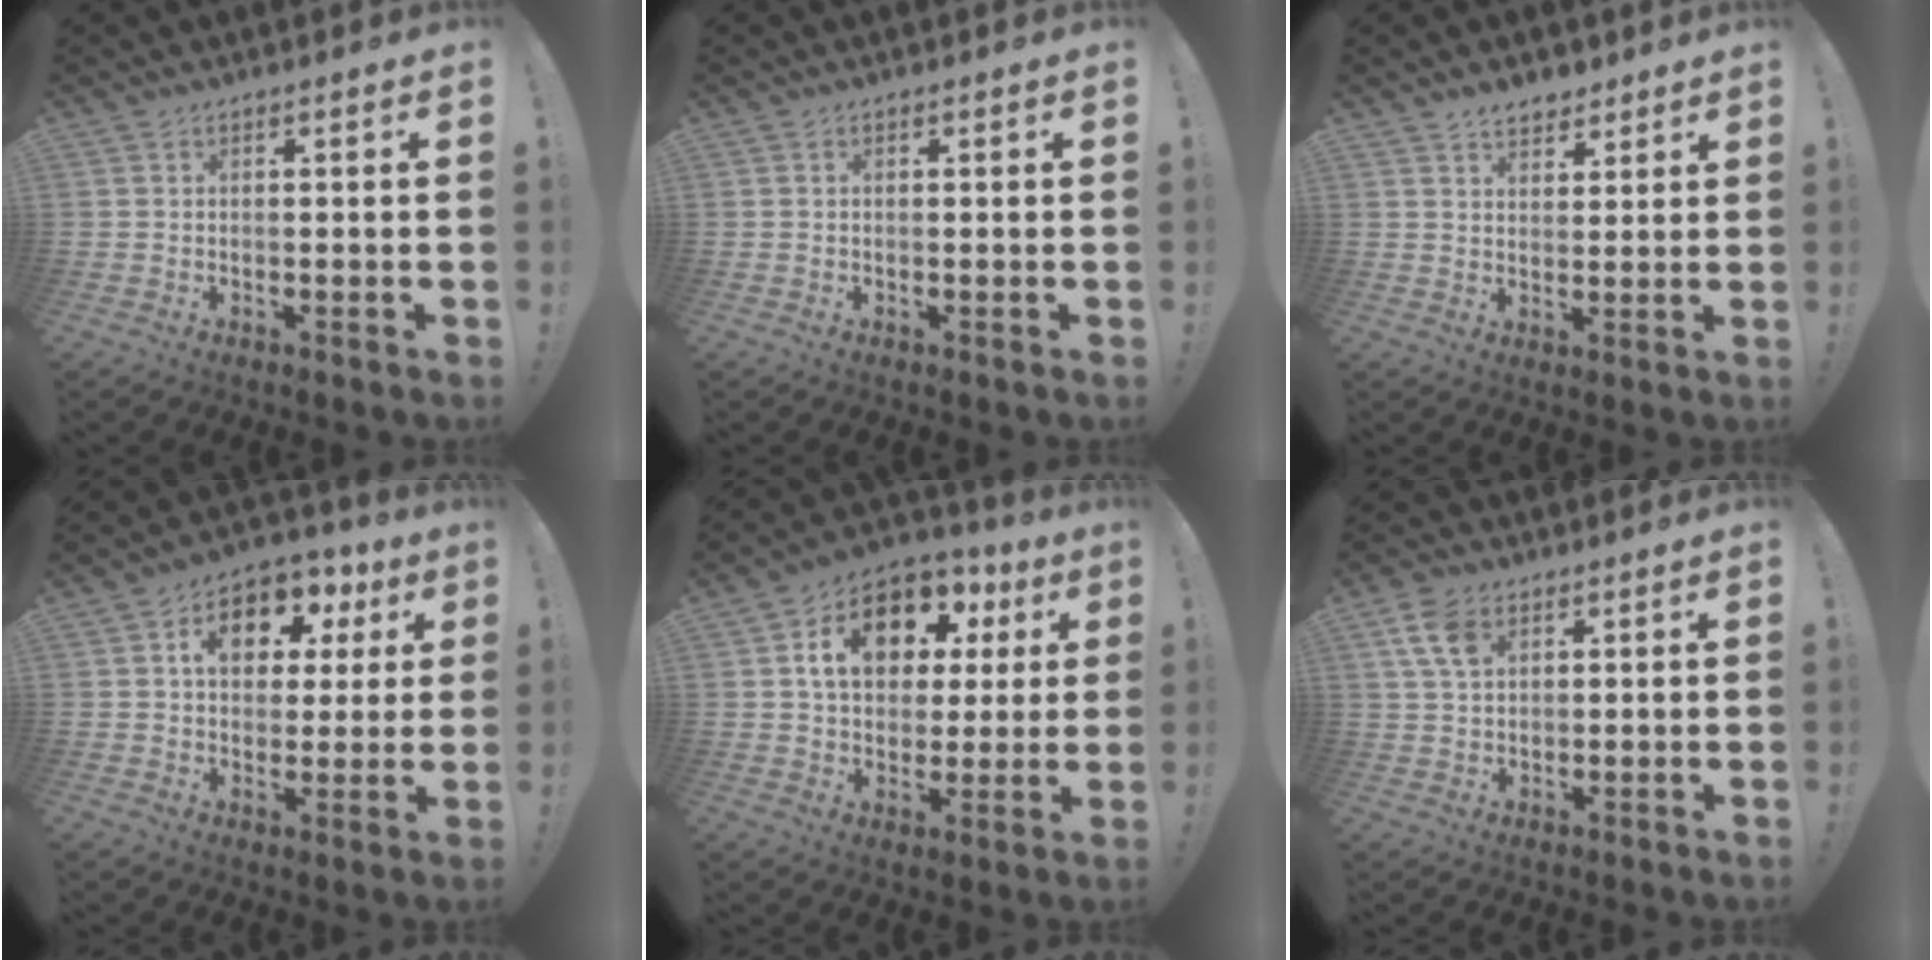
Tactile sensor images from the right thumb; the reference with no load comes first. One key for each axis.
{"total": 0.0}
{"total": 5.1, "fx": 4.1, "fy": 2.9, "fz": 1.1, "tx": -0.011, "ty": -0.025, "tz": 0.075}
{"total": 11.8, "fx": 4.2, "fy": 8.6, "fz": 6.9, "tx": -0.094, "ty": -0.012, "tz": 0.075}
{"total": 16.0, "fx": 6.1, "fy": 11.1, "fz": 9.7, "tx": -0.149, "ty": -0.020, "tz": 0.110}
{"total": 8.4, "fx": 3.7, "fy": 5.7, "fz": 5.0, "tx": -0.097, "ty": -0.003, "tz": 0.074}